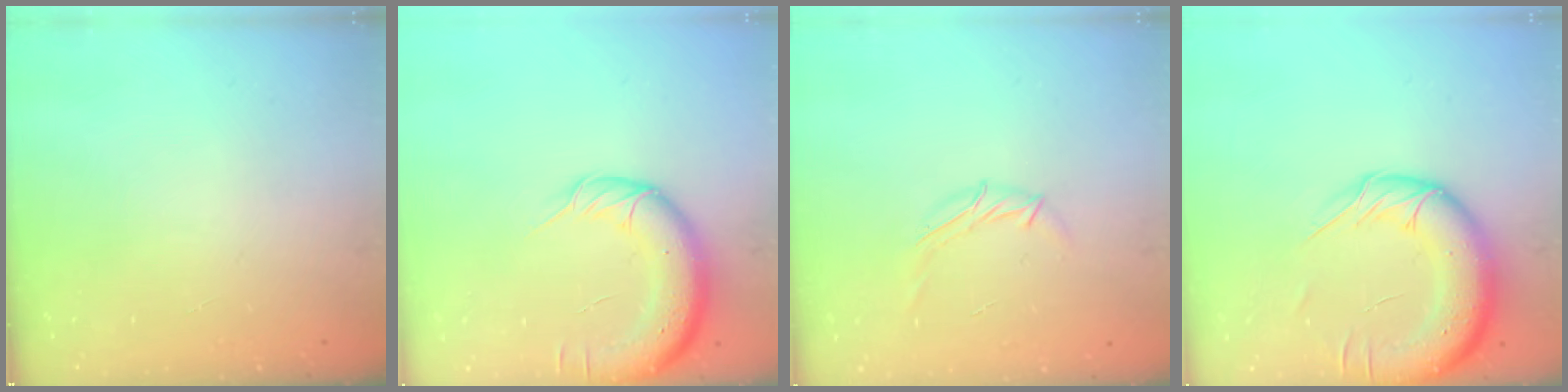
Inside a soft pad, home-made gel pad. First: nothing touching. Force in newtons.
{"total": 13.9, "press": 13.6, "slide": 2.9}
{"total": 6.0, "press": 6.0, "slide": 0.4}
{"total": 17.4, "press": 16.9, "slide": 3.9}